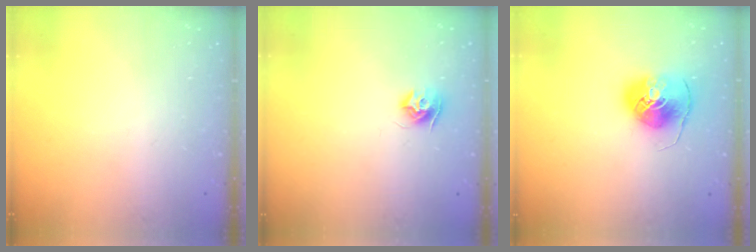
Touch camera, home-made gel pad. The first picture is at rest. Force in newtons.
{"total": 8.1, "press": 8.1, "slide": 0.1}
{"total": 8.1, "press": 8.0, "slide": 1.2}